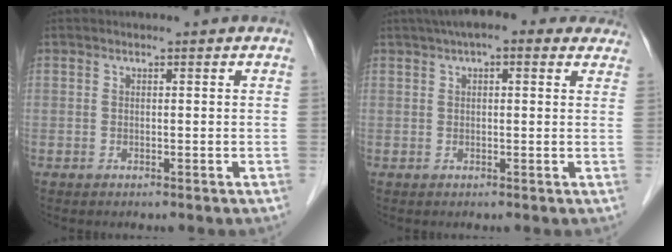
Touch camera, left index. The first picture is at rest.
{"total": 9.4, "force": [6.7, 3.0, 5.8], "torque": [-0.076, 0.043, 0.086]}